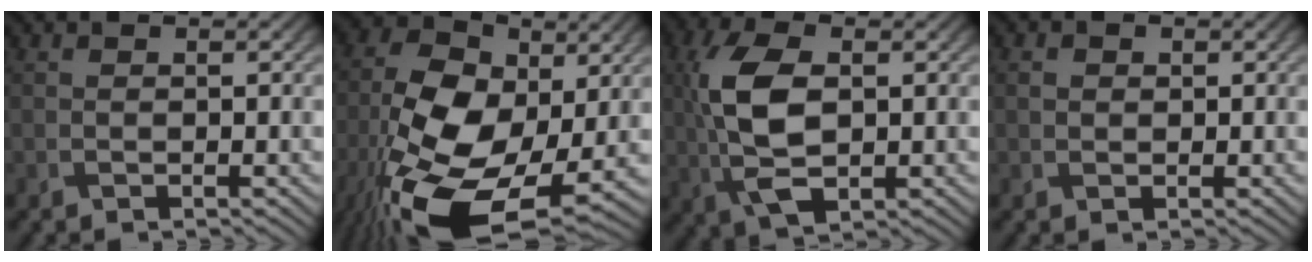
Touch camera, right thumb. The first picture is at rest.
{"total": 18.0, "force": [-4.3, 10.5, 14.1], "torque": [-0.305, -0.010, -0.084]}
{"total": 9.8, "force": [0.4, 5.3, 8.3], "torque": [-0.199, 0.002, 0.007]}
{"total": 1.2, "force": [0.2, 1.1, 0.4], "torque": [-0.011, -0.001, 0.000]}